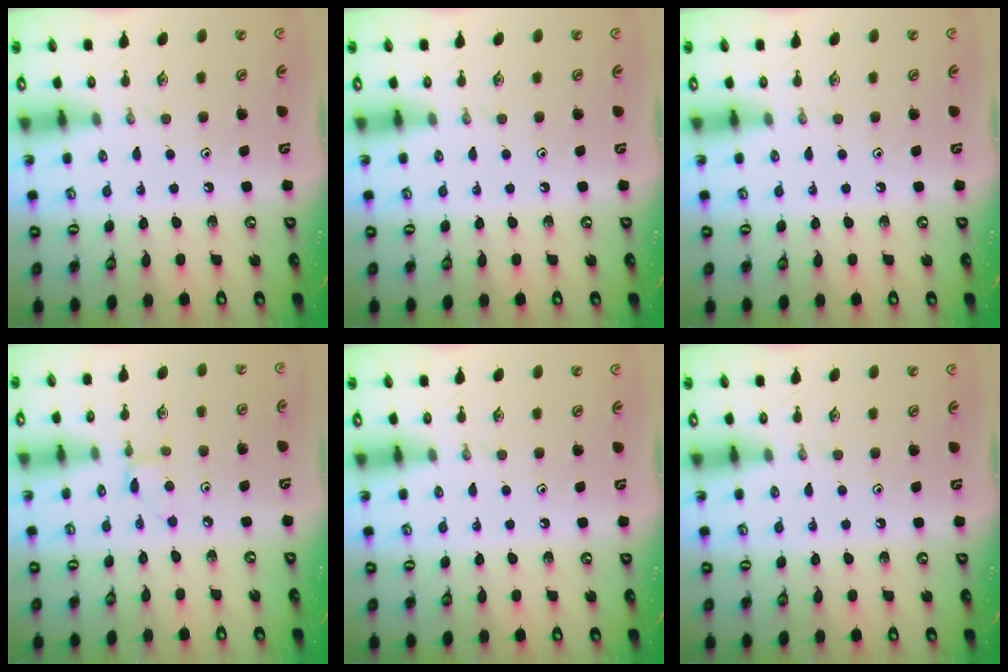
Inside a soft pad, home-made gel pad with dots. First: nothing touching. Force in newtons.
{"total": 0.0}
{"total": 0.0}
{"total": 4.1, "press": 4.0, "slide": 0.7}
{"total": 0.0}
{"total": 0.0}